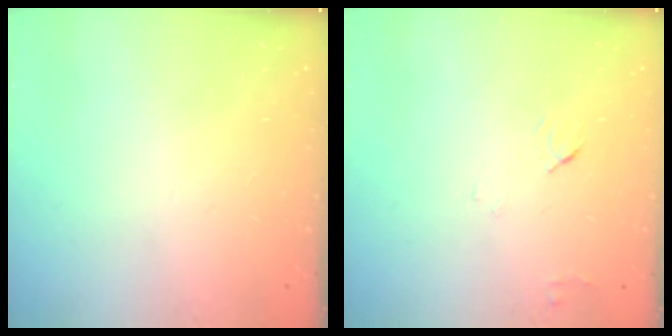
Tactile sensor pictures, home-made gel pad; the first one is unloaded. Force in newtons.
{"total": 4.6, "press": 4.5, "slide": 0.6}